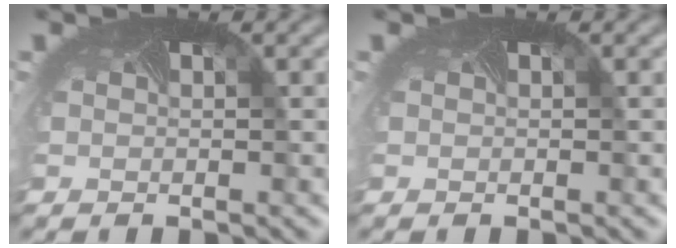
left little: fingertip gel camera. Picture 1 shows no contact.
{"total": 0.0}